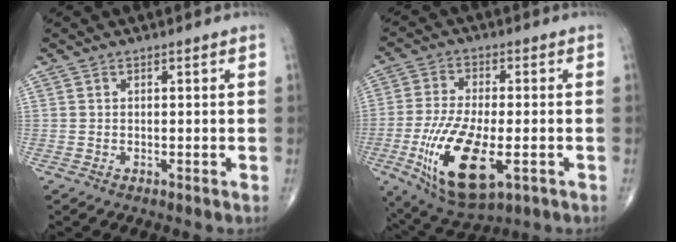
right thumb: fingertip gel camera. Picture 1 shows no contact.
{"total": 16.6, "force": [-5.1, 6.8, 14.2], "torque": [-0.281, -0.008, -0.075]}